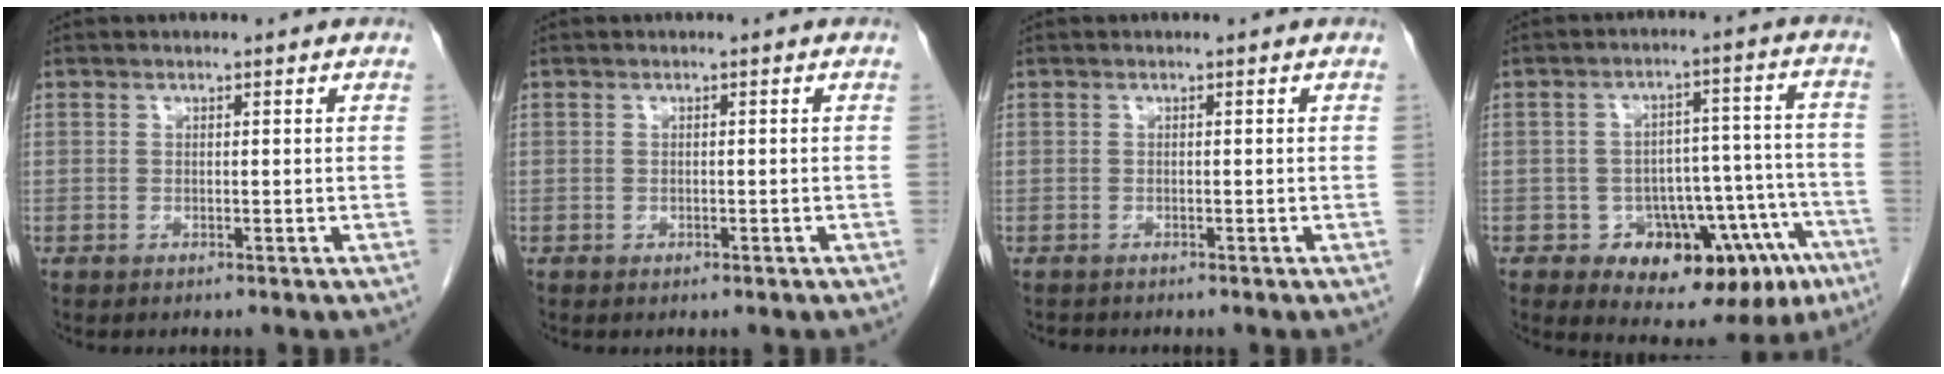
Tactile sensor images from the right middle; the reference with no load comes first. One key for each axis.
{"total": 0.0}
{"total": 0.8, "fx": -0.7, "fy": 0.3, "fz": 0.1, "tx": -0.009, "ty": -0.002, "tz": -0.013}
{"total": 14.9, "fx": -8.4, "fy": 8.1, "fz": 9.2, "tx": -0.080, "ty": 0.053, "tz": -0.106}